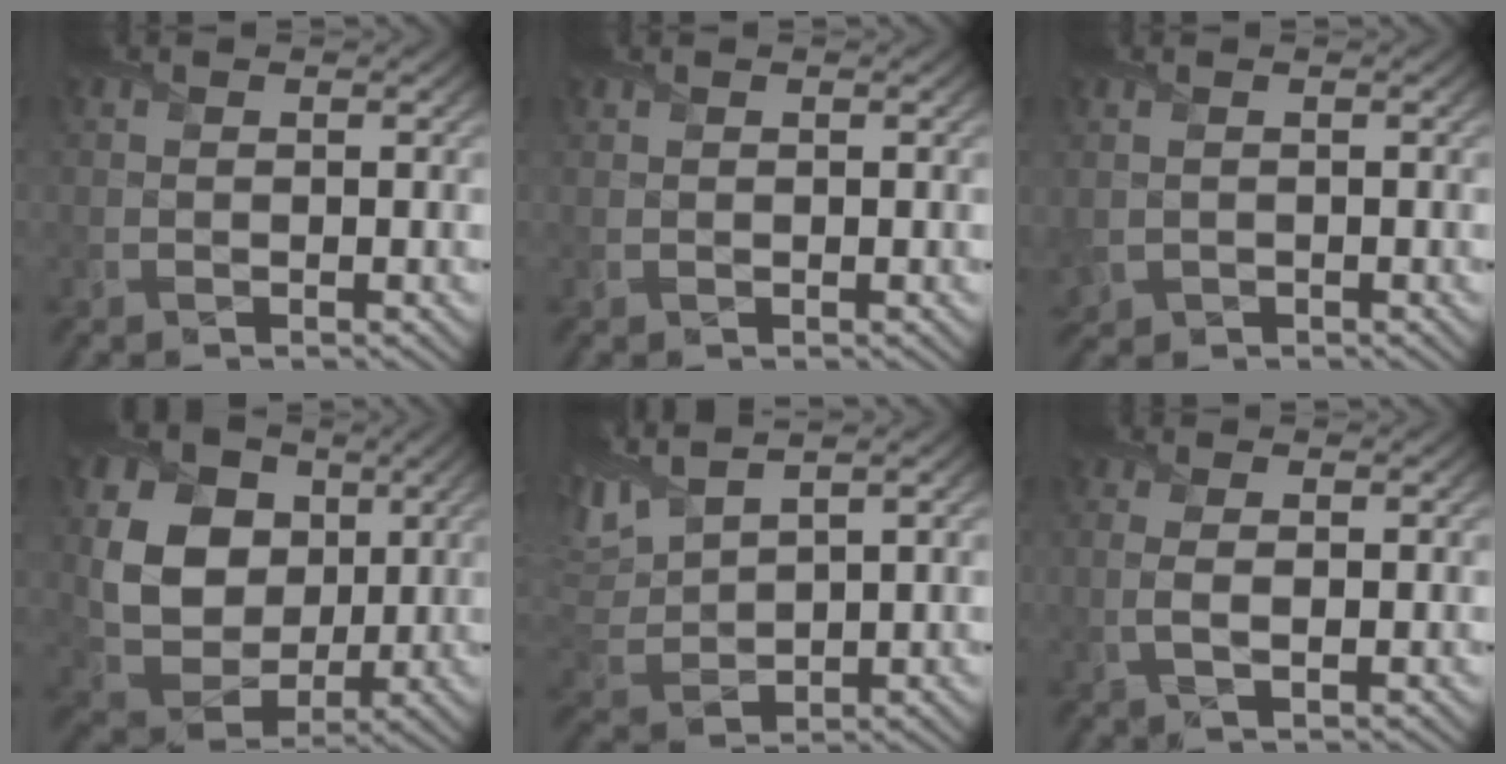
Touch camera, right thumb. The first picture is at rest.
{"total": 0.6, "force": [0.6, 0.1, 0.2], "torque": [-0.008, 0.002, 0.013]}
{"total": 1.6, "force": [0.1, 1.3, 0.9], "torque": [-0.034, -0.007, 0.005]}
{"total": 12.7, "force": [3.2, 9.9, 7.2], "torque": [-0.194, 0.009, 0.061]}
{"total": 8.0, "force": [5.3, 2.8, 5.4], "torque": [-0.158, 0.021, 0.104]}
{"total": 2.3, "force": [0.1, 0.9, 2.1], "torque": [-0.054, -0.001, 0.003]}